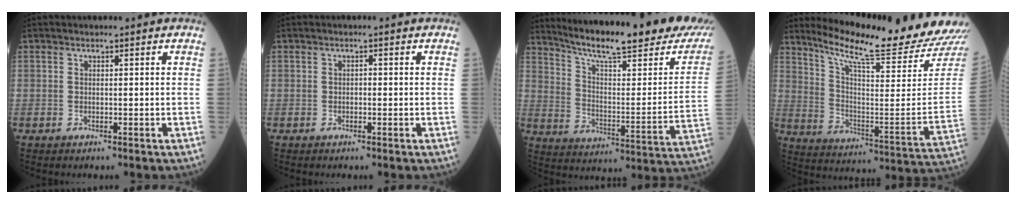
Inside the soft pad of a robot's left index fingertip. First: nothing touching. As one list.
[{"total": 0.5, "force": [0.0, 0.3, 0.4], "torque": [-0.006, 0.002, -0.003]}, {"total": 26.8, "force": [22.8, 2.6, 13.9], "torque": [-0.216, -0.058, 0.306]}, {"total": 21.1, "force": [19.7, -1.6, 7.3], "torque": [-0.139, -0.108, 0.280]}]